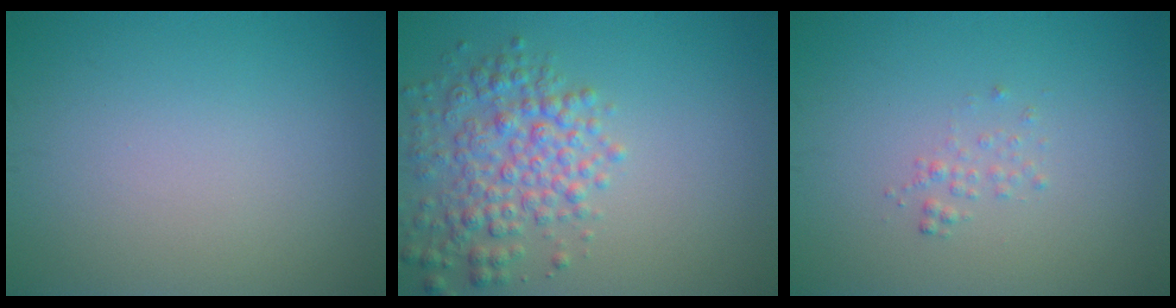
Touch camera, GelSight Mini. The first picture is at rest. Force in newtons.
{"total": 4.7, "press": 4.7, "slide": 0.2}
{"total": 0.9, "press": 0.9, "slide": 0.1}